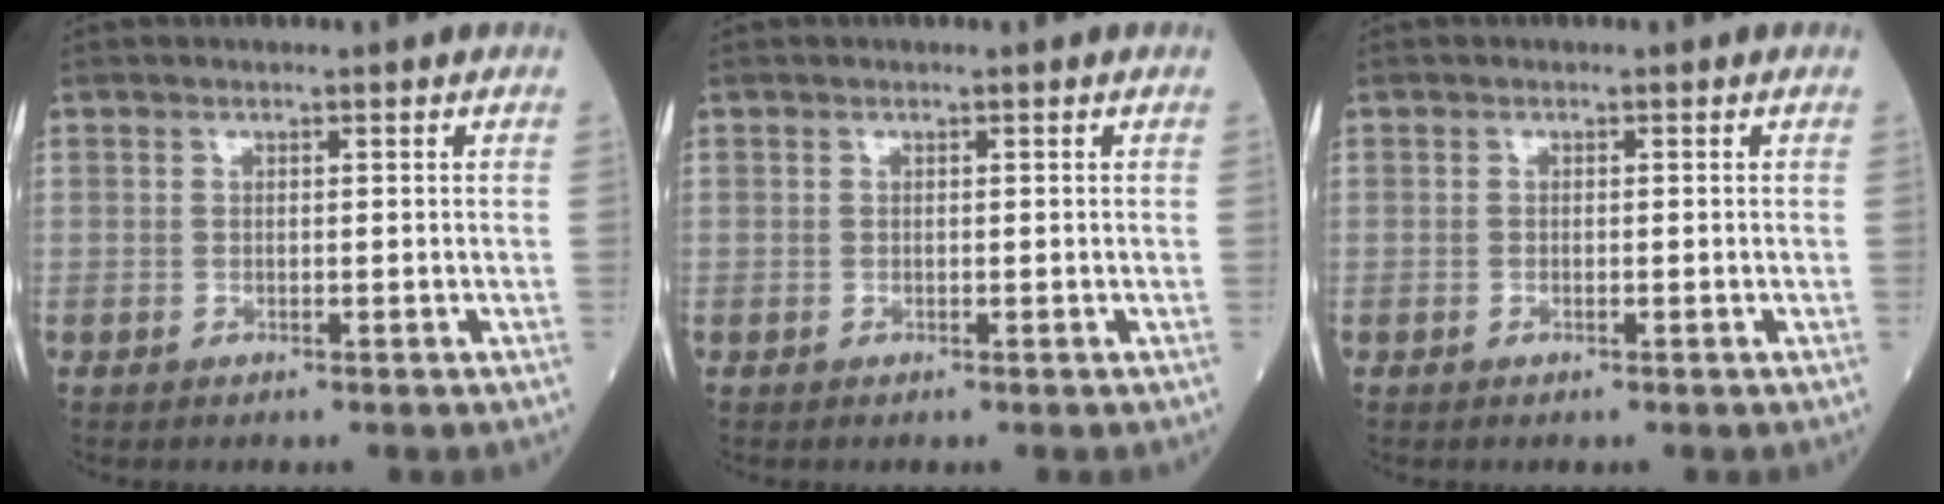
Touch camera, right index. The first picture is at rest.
{"total": 0.0}
{"total": 0.7, "force": [-0.2, 0.4, 0.6], "torque": [-0.021, -0.003, -0.002]}